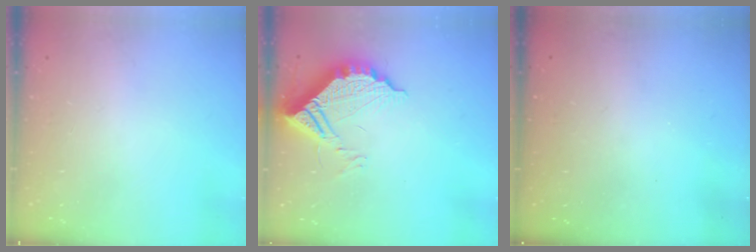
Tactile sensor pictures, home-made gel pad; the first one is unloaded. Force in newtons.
{"total": 12.3, "press": 12.3, "slide": 1.1}
{"total": 3.1, "press": 3.1, "slide": 0.1}